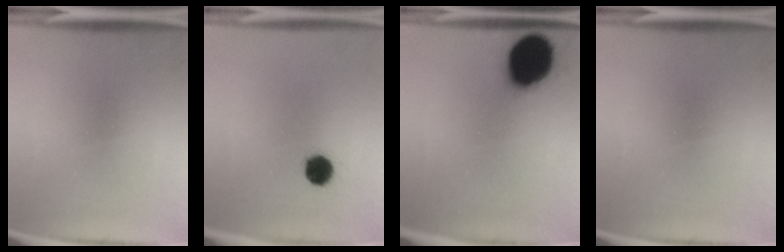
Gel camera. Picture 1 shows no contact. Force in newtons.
{"total": 4.7}
{"total": 18.6}
{"total": 0.0}